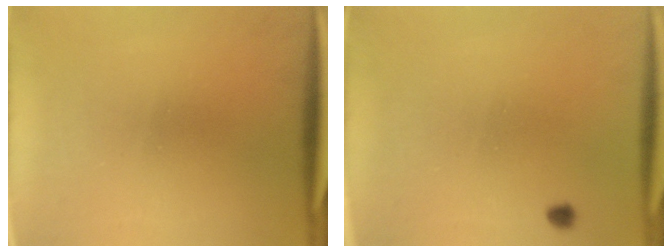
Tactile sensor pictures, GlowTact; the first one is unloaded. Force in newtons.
{"total": 0.9}